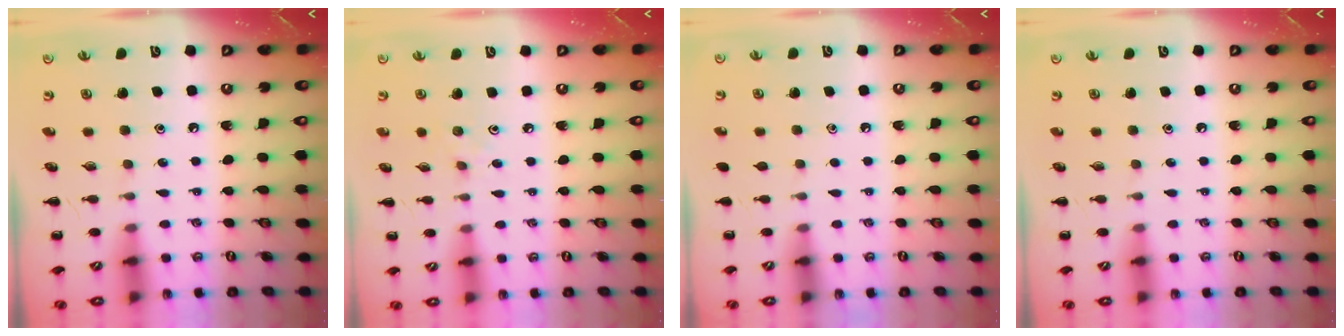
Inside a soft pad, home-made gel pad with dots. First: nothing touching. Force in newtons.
{"total": 2.5, "press": 2.3, "slide": 1.0}
{"total": 0.6, "press": 0.6, "slide": 0.1}
{"total": 0.0}